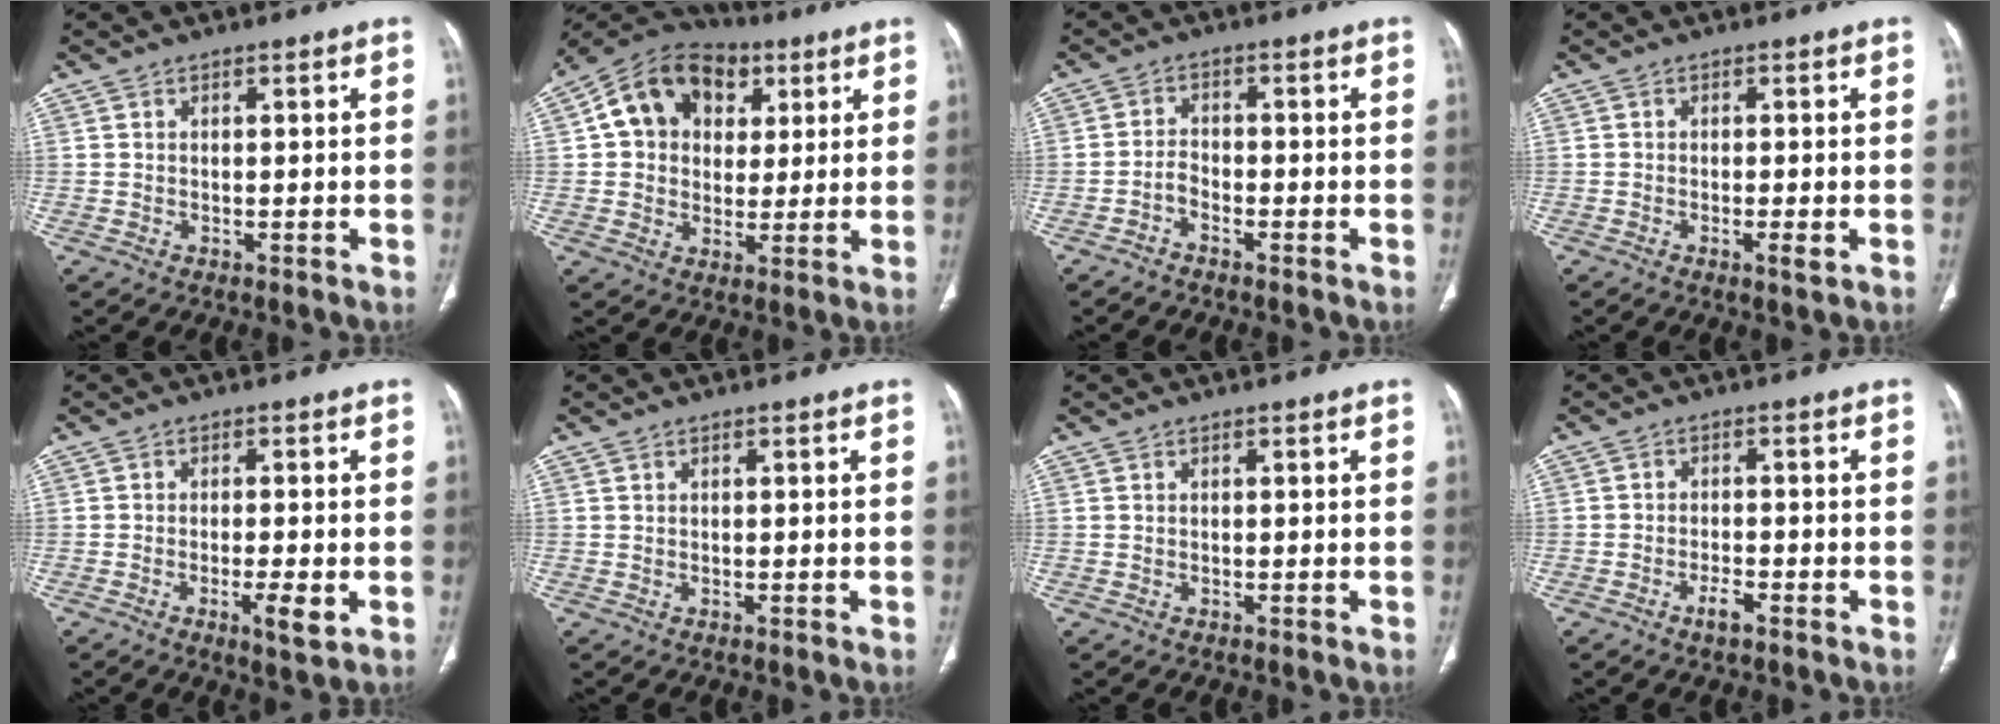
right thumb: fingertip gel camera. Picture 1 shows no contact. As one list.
[{"total": 16.0, "force": [5.1, 12.3, 9.0], "torque": [-0.120, 0.013, 0.074]}, {"total": 2.2, "force": [-1.6, 1.0, 1.1], "torque": [-0.016, 0.019, -0.034]}, {"total": 2.1, "force": [-0.8, 0.3, 1.9], "torque": [-0.037, -0.005, -0.015]}, {"total": 4.6, "force": [-1.5, 0.9, 4.2], "torque": [-0.071, -0.008, -0.025]}, {"total": 0.0}, {"total": 0.0}, {"total": 2.7, "force": [-1.8, 1.0, 1.7], "torque": [-0.028, 0.012, -0.034]}]